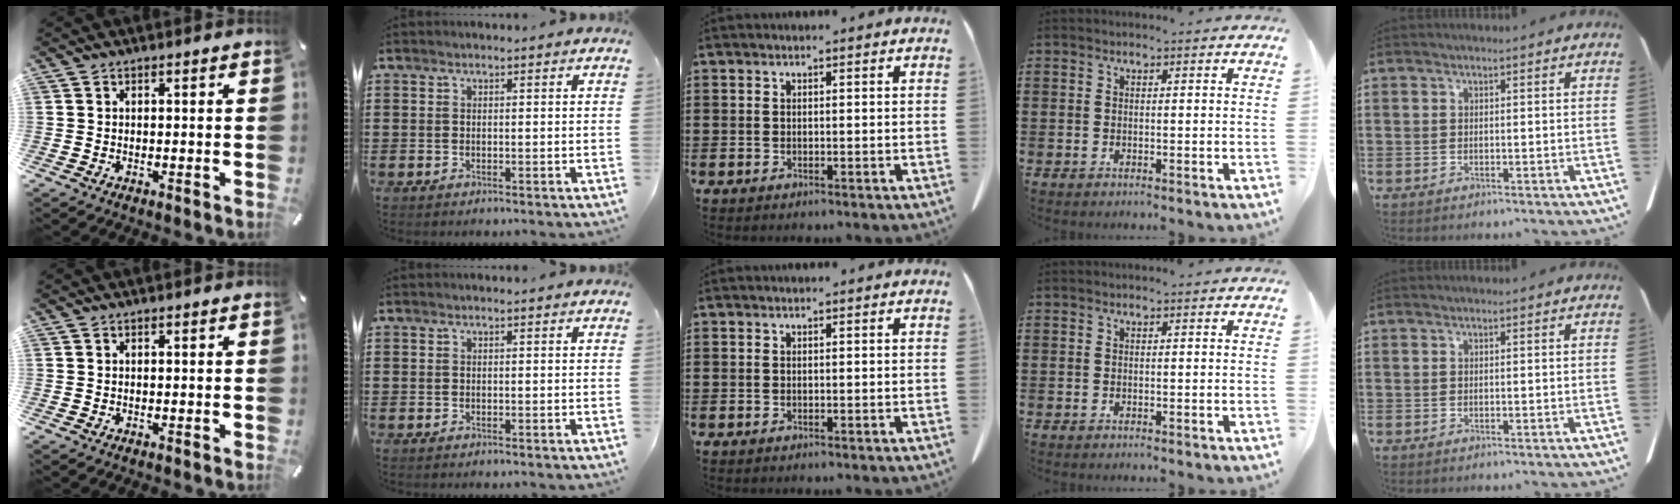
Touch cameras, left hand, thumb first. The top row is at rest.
{}